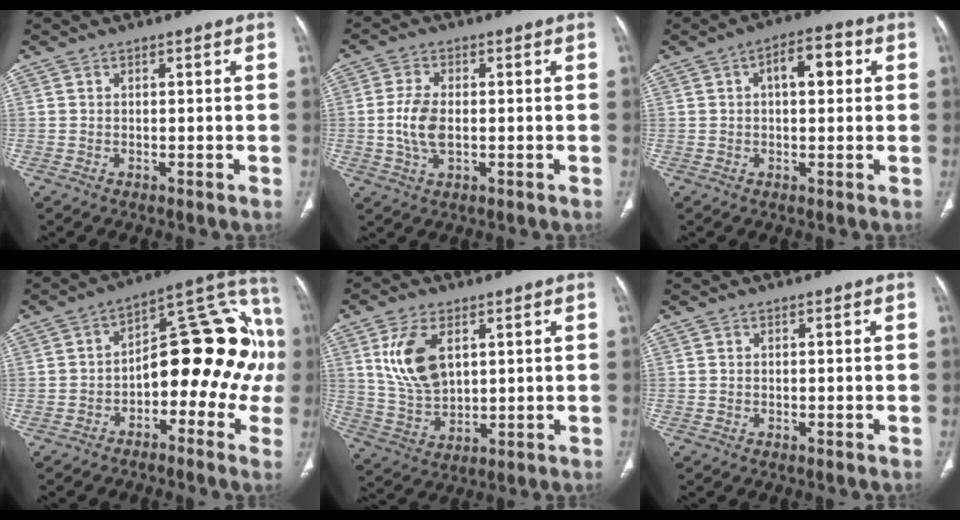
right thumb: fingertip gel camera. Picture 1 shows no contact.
{"total": 6.7, "force": [-0.5, 3.8, 5.5], "torque": [-0.119, 0.001, -0.009]}
{"total": 6.8, "force": [1.6, 3.4, 5.7], "torque": [-0.070, 0.016, 0.017]}
{"total": 21.1, "force": [-2.5, 11.3, 17.7], "torque": [-0.203, 0.066, -0.041]}
{"total": 11.0, "force": [3.7, 6.3, 8.2], "torque": [-0.154, -0.014, 0.081]}
{"total": 0.0}